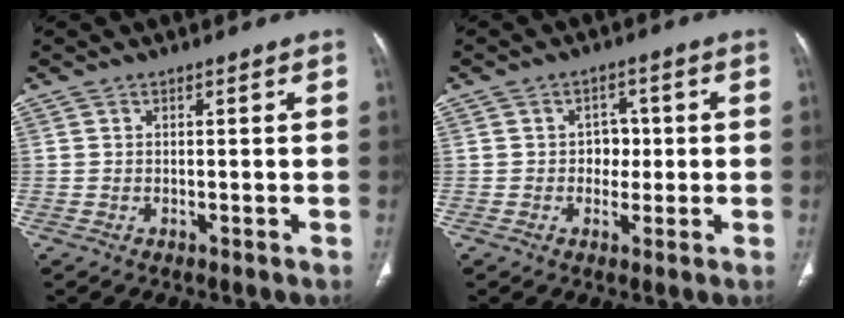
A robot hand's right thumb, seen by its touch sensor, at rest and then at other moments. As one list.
[{"total": 3.7, "force": [-0.1, 3.1, 2.0], "torque": [0.004, 0.008, -0.006]}]